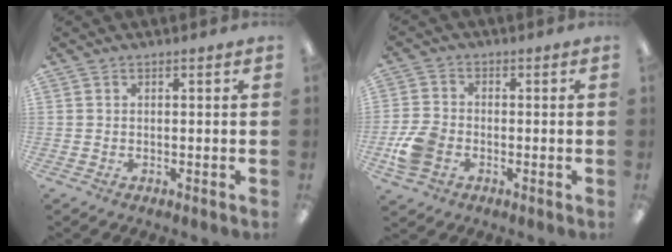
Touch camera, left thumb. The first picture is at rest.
{"total": 8.2, "force": [-2.7, 6.1, 4.8], "torque": [-0.092, 0.015, -0.047]}